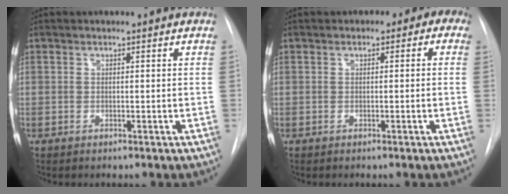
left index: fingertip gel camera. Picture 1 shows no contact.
{"total": 3.4, "force": [0.9, 2.3, 2.3], "torque": [-0.014, 0.021, 0.003]}